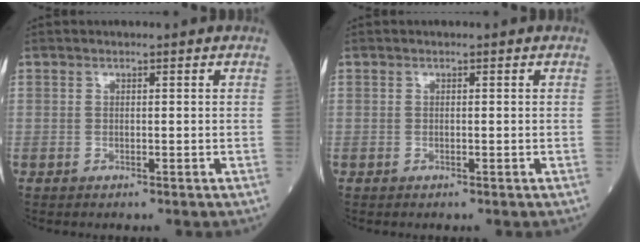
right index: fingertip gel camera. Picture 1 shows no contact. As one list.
[{"total": 0.0}]